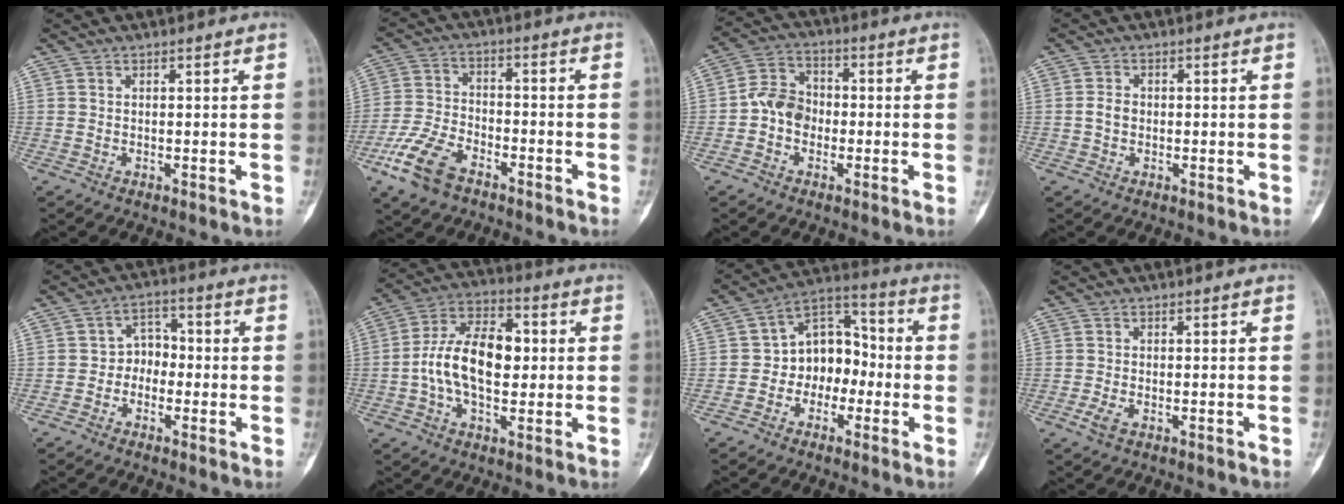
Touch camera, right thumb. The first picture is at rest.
{"total": 10.8, "force": [-6.5, 5.5, 6.5], "torque": [-0.138, 0.023, -0.129]}
{"total": 7.3, "force": [-1.6, 5.8, 4.1], "torque": [-0.053, 0.028, -0.045]}
{"total": 2.3, "force": [-0.3, 1.9, 1.4], "torque": [-0.022, 0.008, -0.008]}
{"total": 4.7, "force": [-1.5, 3.8, 2.4], "torque": [-0.008, 0.025, -0.042]}
{"total": 14.5, "force": [-0.2, 8.4, 11.7], "torque": [-0.198, 0.032, -0.011]}
{"total": 10.9, "force": [-2.2, 8.2, 6.8], "torque": [-0.060, 0.045, -0.054]}
{"total": 2.3, "force": [-1.2, 0.9, 1.7], "torque": [-0.045, 0.004, -0.023]}